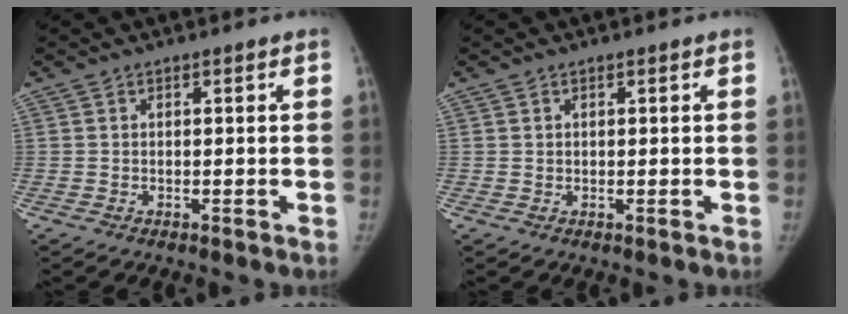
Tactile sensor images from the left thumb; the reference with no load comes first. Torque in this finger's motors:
{"motor_torque": [-0.15, -0.10, 0.35, -0.22, -0.06]}